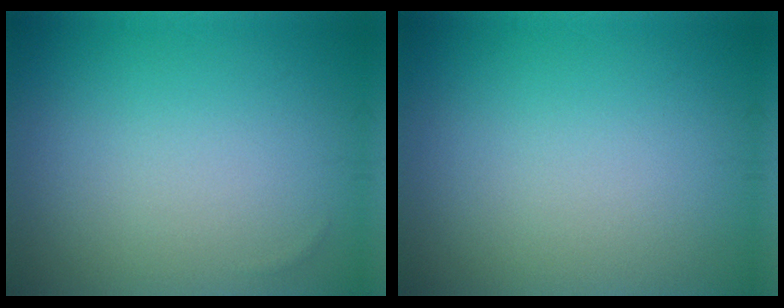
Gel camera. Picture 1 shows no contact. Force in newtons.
{"total": 0.0}